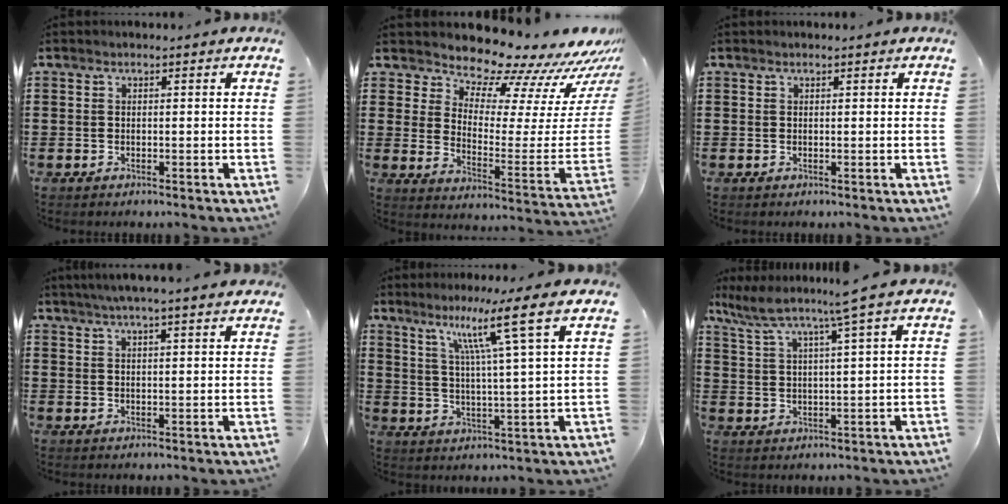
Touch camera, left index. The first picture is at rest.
{"total": 10.2, "force": [9.9, 1.5, 2.2], "torque": [-0.046, -0.108, 0.163]}
{"total": 0.0}
{"total": 4.1, "force": [3.6, -0.4, 2.0], "torque": [-0.049, -0.004, 0.064]}
{"total": 10.1, "force": [6.0, -0.8, 8.0], "torque": [-0.149, -0.021, 0.089]}
{"total": 5.9, "force": [4.3, -0.9, 3.9], "torque": [-0.097, -0.029, 0.067]}